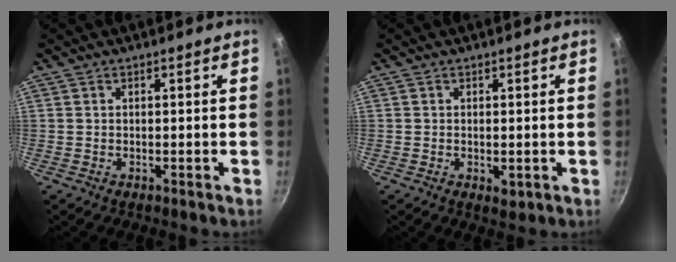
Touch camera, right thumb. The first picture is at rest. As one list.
[{"total": 2.0, "force": [-0.2, 1.1, 1.6], "torque": [-0.025, -0.006, -0.001]}]